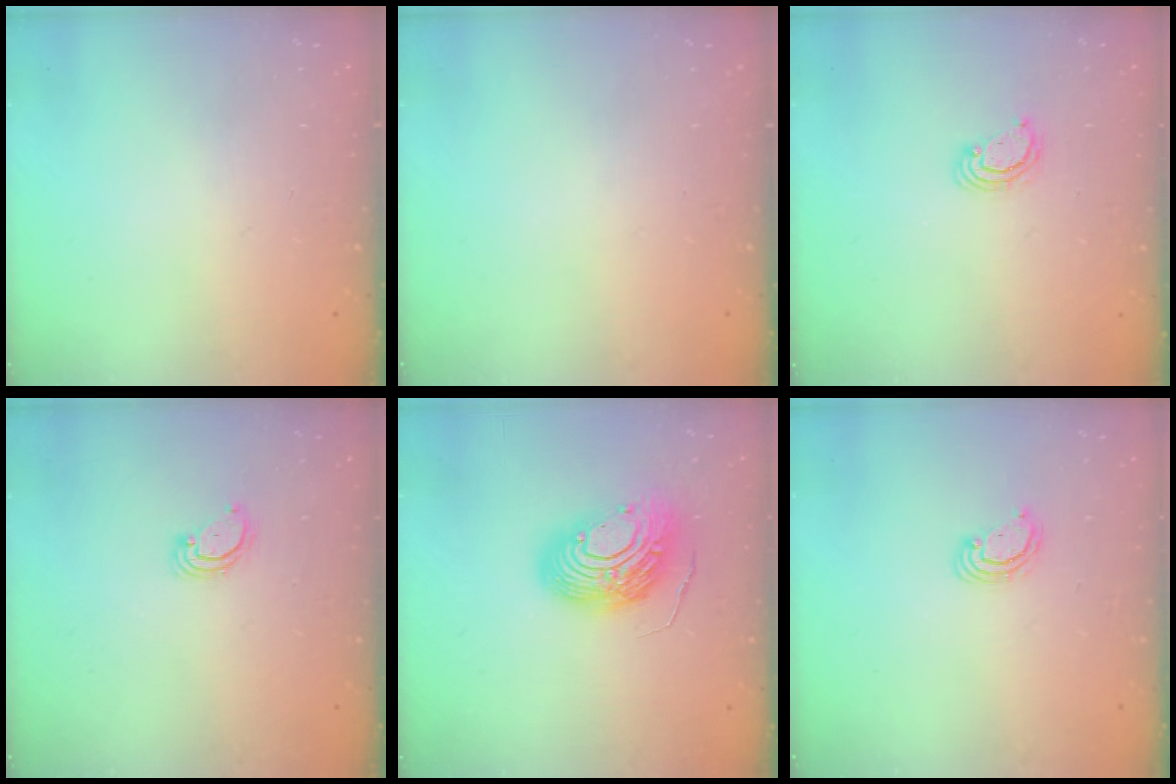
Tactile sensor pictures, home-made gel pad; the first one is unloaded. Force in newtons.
{"total": 0.0}
{"total": 3.1, "press": 3.1, "slide": 0.3}
{"total": 2.8, "press": 2.8, "slide": 0.2}
{"total": 15.7, "press": 15.7, "slide": 1.3}
{"total": 2.5, "press": 2.5, "slide": 0.3}